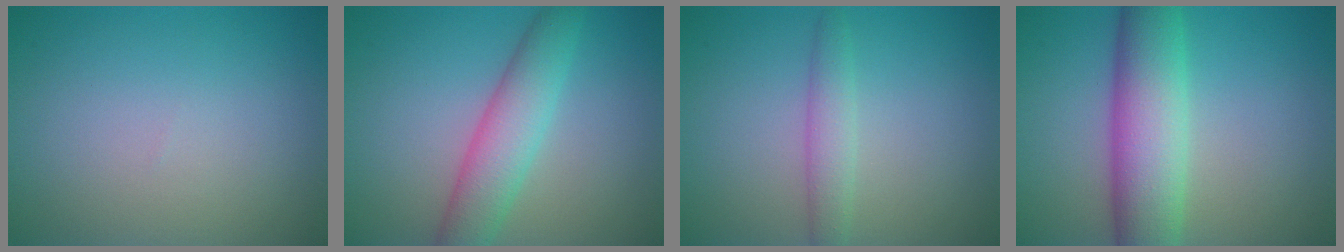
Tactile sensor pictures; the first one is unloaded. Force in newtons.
{"total": 4.8, "press": 4.8, "slide": 0.2}
{"total": 2.1, "press": 2.1, "slide": 0.1}
{"total": 7.9, "press": 7.9, "slide": 0.2}